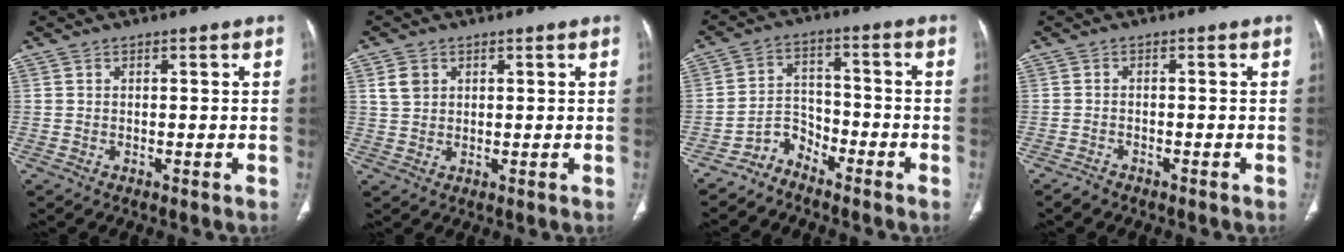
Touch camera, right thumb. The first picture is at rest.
{"total": 3.3, "force": [1.3, 2.5, 1.6], "torque": [-0.023, -0.002, 0.030]}
{"total": 5.1, "force": [-4.4, 2.4, 0.3], "torque": [0.011, 0.049, -0.091]}
{"total": 1.6, "force": [-1.4, 0.7, 0.3], "torque": [-0.012, 0.003, -0.027]}